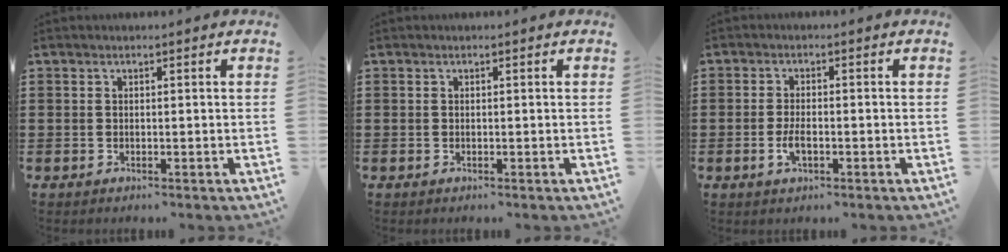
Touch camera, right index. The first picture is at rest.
{"total": 0.0}
{"total": 2.9, "force": [-0.9, 1.2, 2.4], "torque": [-0.052, -0.002, -0.018]}